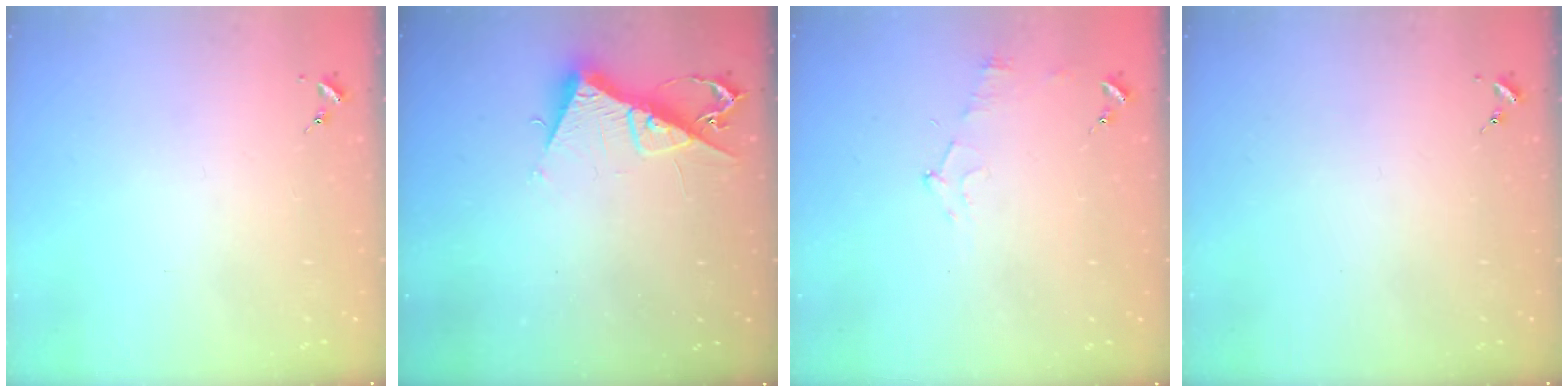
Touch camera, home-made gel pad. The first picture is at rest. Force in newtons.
{"total": 10.2, "press": 10.2, "slide": 0.7}
{"total": 6.8, "press": 6.7, "slide": 0.7}
{"total": 0.0}